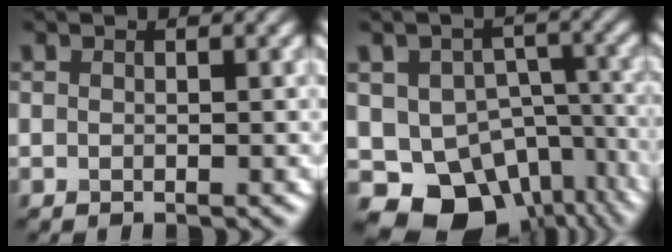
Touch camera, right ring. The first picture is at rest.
{"total": 12.9, "force": [-6.9, 9.1, 6.1], "torque": [-0.092, -0.019, -0.085]}